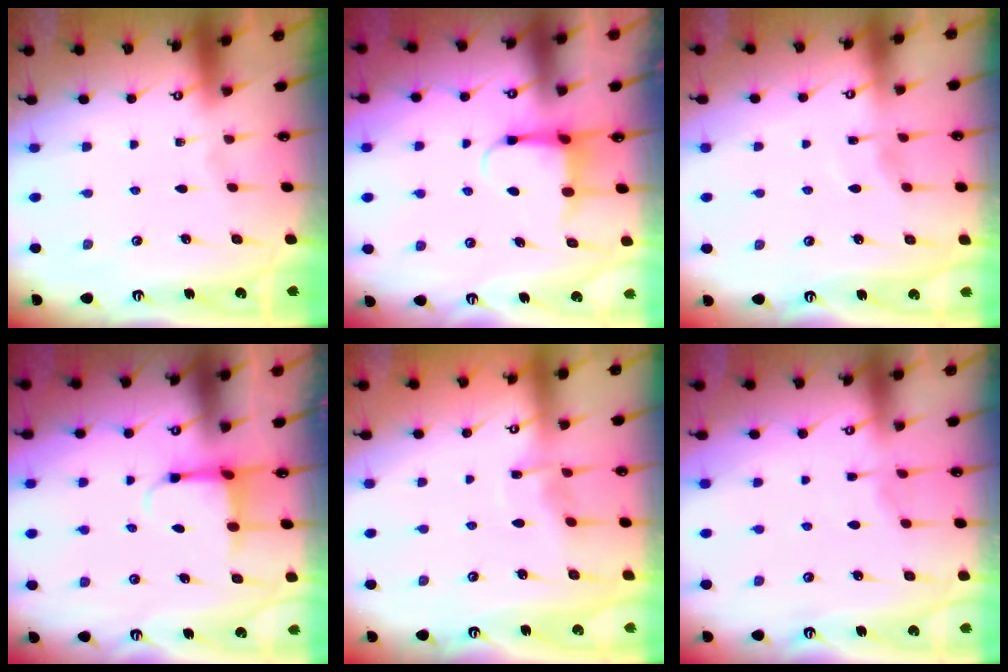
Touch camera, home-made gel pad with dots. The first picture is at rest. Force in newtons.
{"total": 5.1, "press": 5.0, "slide": 0.7}
{"total": 5.1, "press": 5.1, "slide": 0.4}
{"total": 3.7, "press": 3.3, "slide": 1.6}
{"total": 5.0, "press": 5.0, "slide": 0.7}
{"total": 2.8, "press": 2.7, "slide": 0.3}